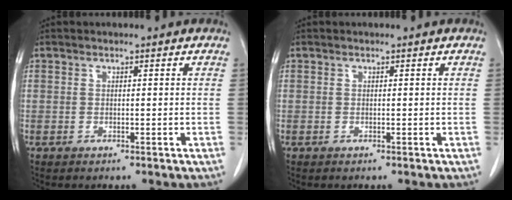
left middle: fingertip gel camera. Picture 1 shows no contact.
{"total": 0.0}